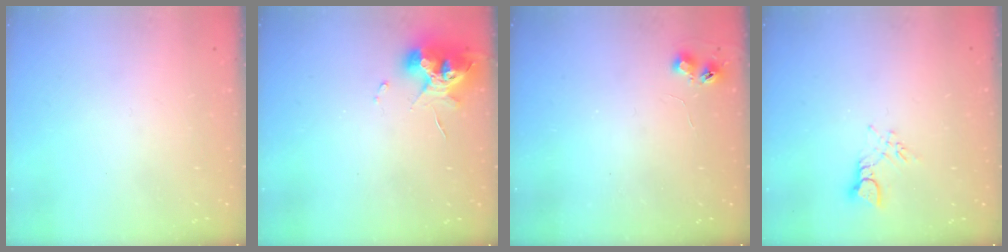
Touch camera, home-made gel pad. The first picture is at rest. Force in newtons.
{"total": 10.7, "press": 10.7, "slide": 0.6}
{"total": 4.4, "press": 4.4, "slide": 0.5}
{"total": 2.6, "press": 2.6, "slide": 0.4}